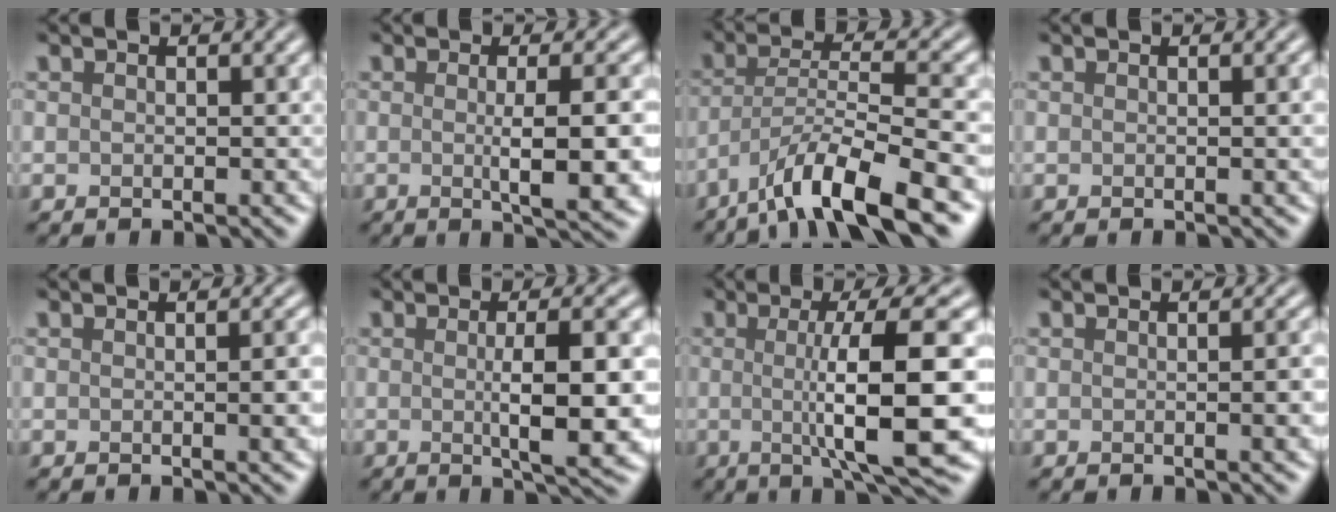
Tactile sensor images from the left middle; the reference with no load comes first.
{"total": 6.5, "force": [-0.6, 1.4, 6.3], "torque": [-0.088, -0.004, -0.005]}
{"total": 9.0, "force": [-6.0, 1.9, 6.5], "torque": [-0.110, 0.004, -0.110]}
{"total": 1.5, "force": [0.1, 0.4, 1.4], "torque": [-0.014, 0.004, -0.001]}
{"total": 2.7, "force": [-0.1, 0.7, 2.5], "torque": [-0.026, 0.003, -0.004]}
{"total": 6.6, "force": [-0.3, 1.4, 6.5], "torque": [-0.092, -0.002, -0.002]}
{"total": 10.5, "force": [-0.3, 2.2, 10.3], "torque": [-0.134, -0.004, -0.004]}
{"total": 2.2, "force": [-0.1, 0.6, 2.1], "torque": [-0.022, 0.002, -0.003]}